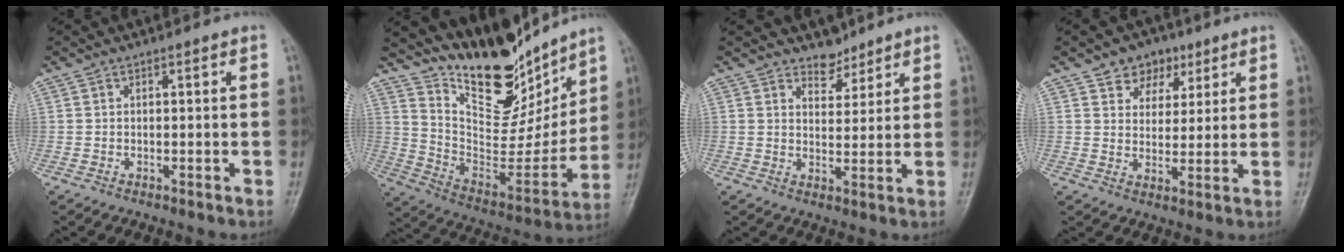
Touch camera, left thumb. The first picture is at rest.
{"total": 21.1, "force": [16.9, 8.0, 9.8], "torque": [-0.099, -0.109, 0.293]}
{"total": 4.0, "force": [3.4, 2.1, 0.5], "torque": [0.016, -0.027, 0.055]}
{"total": 7.2, "force": [4.3, 5.3, 2.3], "torque": [0.000, -0.016, 0.068]}